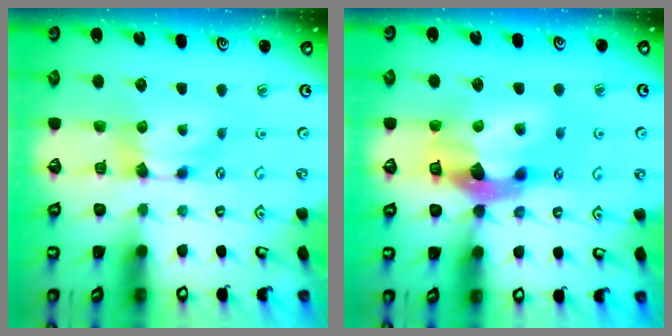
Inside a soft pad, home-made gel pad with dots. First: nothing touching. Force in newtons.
{"total": 9.5, "press": 9.2, "slide": 2.5}